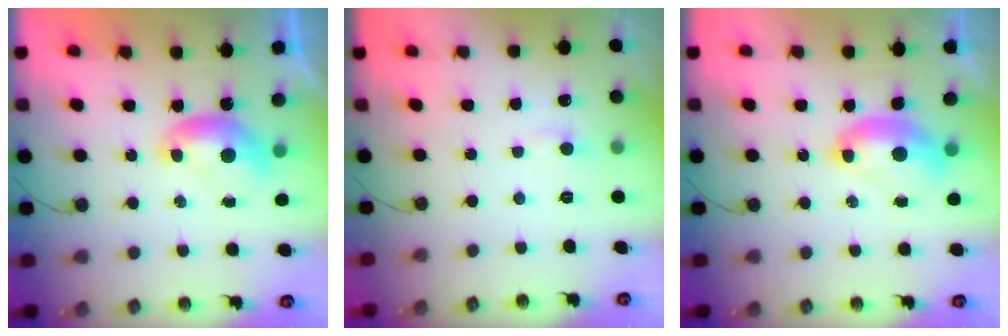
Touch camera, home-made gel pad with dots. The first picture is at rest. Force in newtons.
{"total": 0.9, "press": 0.8, "slide": 0.4}
{"total": 2.5, "press": 2.5, "slide": 0.5}